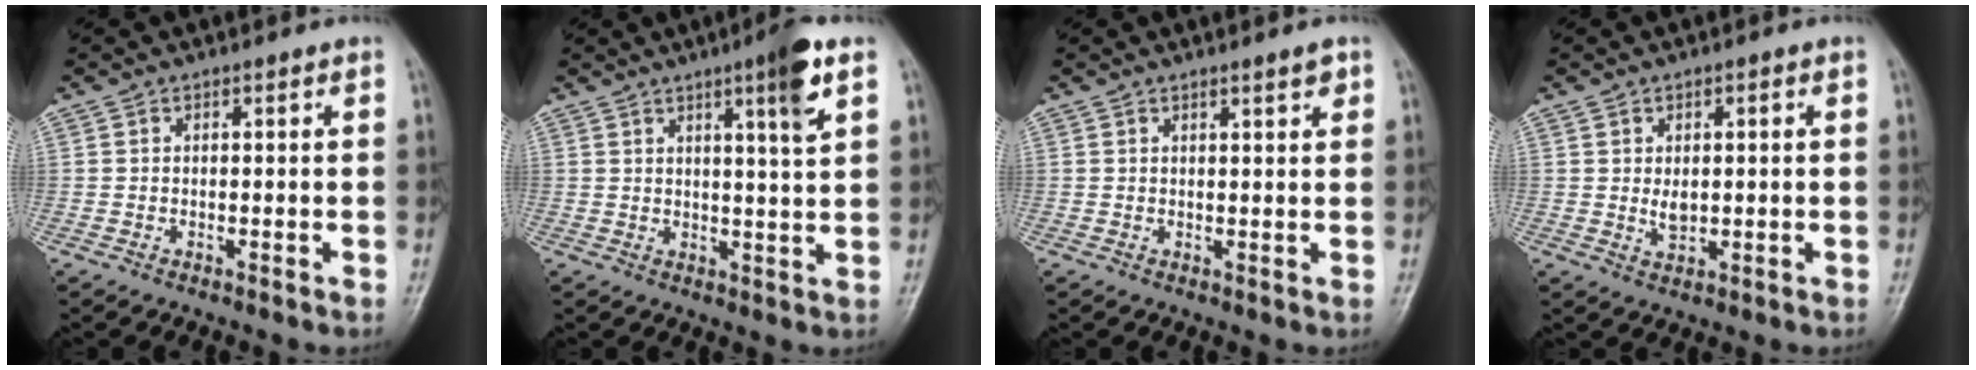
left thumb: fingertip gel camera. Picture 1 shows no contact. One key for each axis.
{"total": 6.9, "fx": 3.6, "fy": 0.3, "fz": 5.9, "tx": -0.090, "ty": -0.019, "tz": 0.054}
{"total": 2.1, "fx": 1.4, "fy": 0.4, "fz": 1.5, "tx": -0.018, "ty": -0.008, "tz": 0.019}
{"total": 2.9, "fx": 0.1, "fy": 1.8, "fz": 2.2, "tx": -0.031, "ty": -0.005, "tz": 0.006}